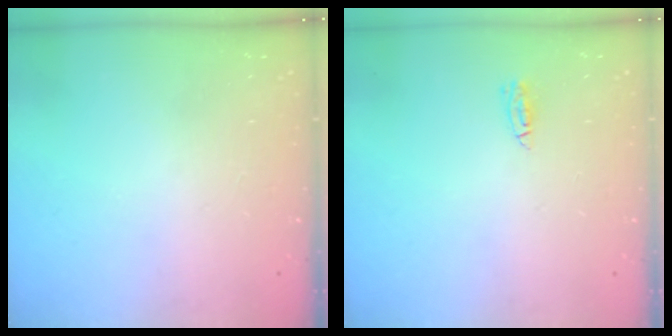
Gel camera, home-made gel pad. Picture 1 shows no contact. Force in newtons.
{"total": 7.0, "press": 3.8, "slide": 5.9}